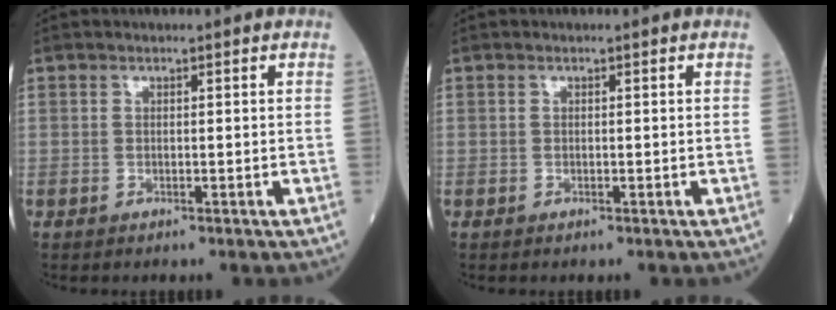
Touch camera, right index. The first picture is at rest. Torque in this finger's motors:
{"motor_torque": [0.02, -0.01, 0.02, -0.01]}